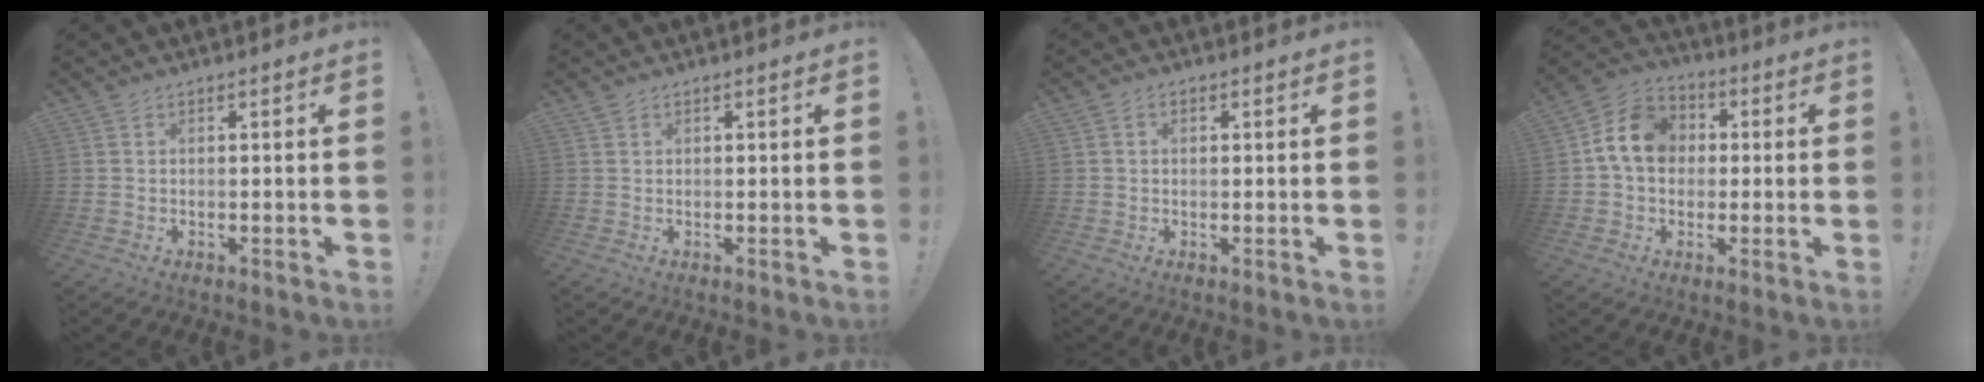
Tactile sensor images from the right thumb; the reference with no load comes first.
{"total": 0.6, "force": [0.5, 0.3, 0.0], "torque": [-0.003, 0.002, 0.010]}
{"total": 1.5, "force": [0.1, 1.2, 0.9], "torque": [-0.008, 0.002, -0.001]}
{"total": 12.3, "force": [1.6, 10.1, 6.8], "torque": [-0.111, 0.019, 0.038]}